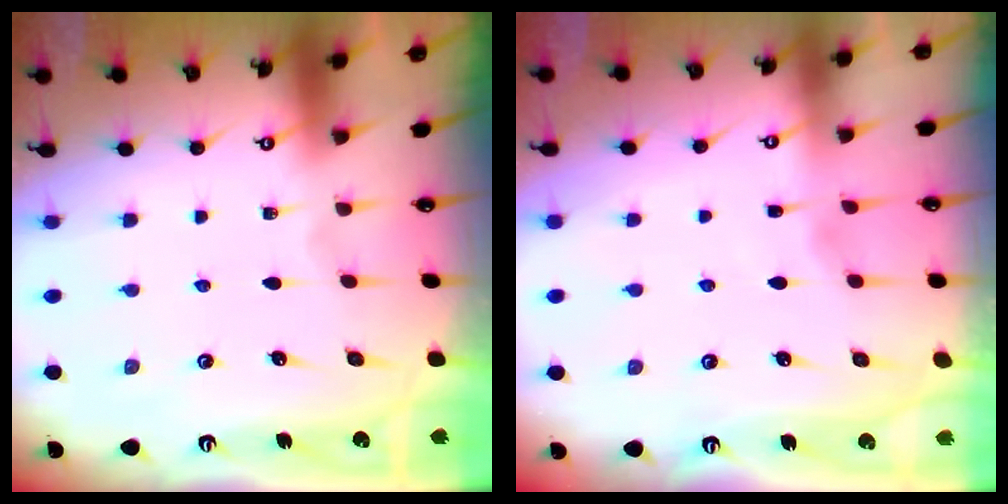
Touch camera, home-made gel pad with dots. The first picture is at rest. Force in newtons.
{"total": 1.9, "press": 1.9, "slide": 0.4}